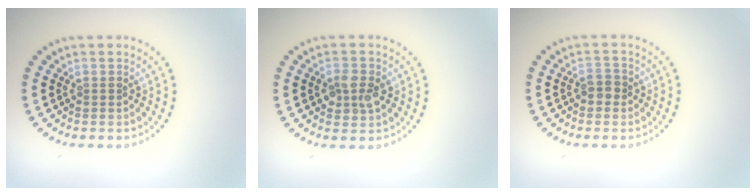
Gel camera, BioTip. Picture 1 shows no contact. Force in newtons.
{"total": 2.4, "press": 2.4, "slide": 0.1}
{"total": 1.4, "press": 1.3, "slide": 0.3}